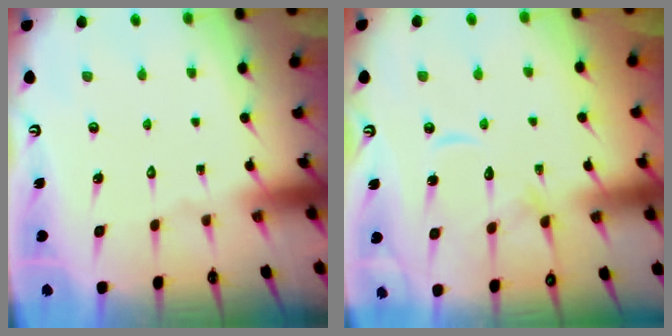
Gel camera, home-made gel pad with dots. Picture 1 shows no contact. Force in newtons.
{"total": 11.8, "press": 11.7, "slide": 1.0}